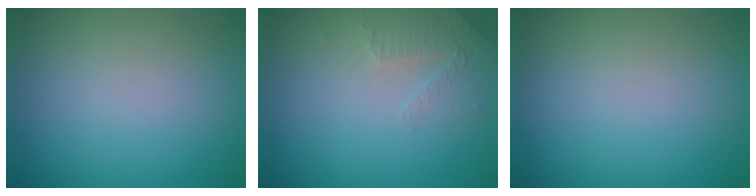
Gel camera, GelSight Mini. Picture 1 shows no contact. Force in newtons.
{"total": 1.9, "press": 1.8, "slide": 0.5}
{"total": 0.0}